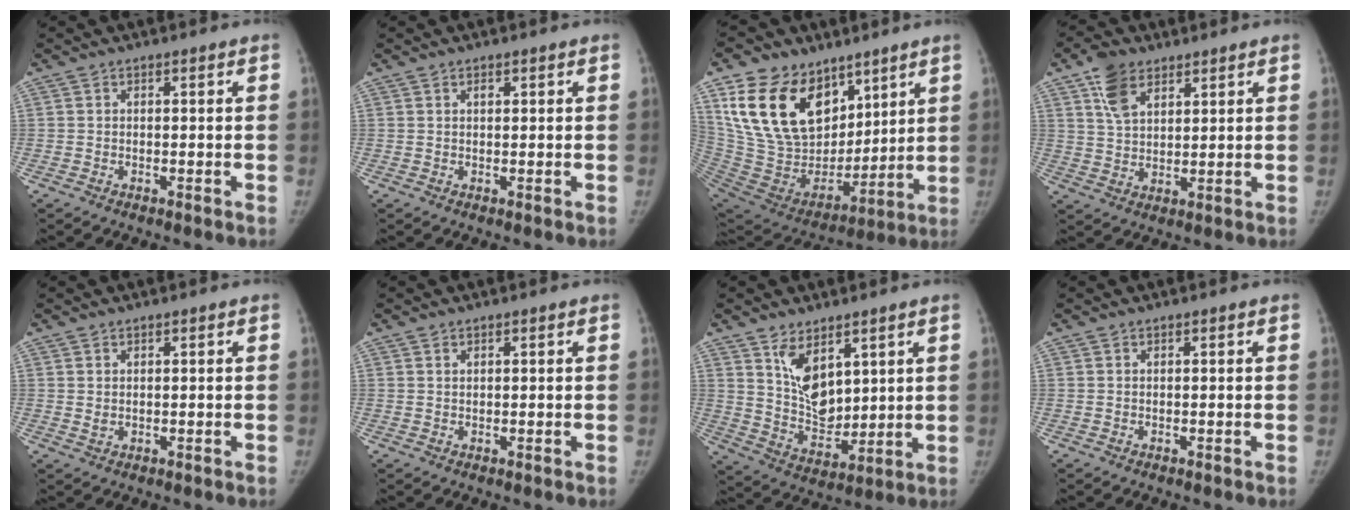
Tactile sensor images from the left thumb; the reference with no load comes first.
{"total": 0.9, "force": [0.5, 0.5, 0.6], "torque": [-0.006, -0.002, 0.007]}
{"total": 24.3, "force": [13.1, 15.5, 13.4], "torque": [-0.225, -0.037, 0.257]}
{"total": 7.5, "force": [4.3, 4.4, 4.2], "torque": [-0.059, -0.017, 0.083]}
{"total": 1.1, "force": [0.5, 0.7, 0.6], "torque": [-0.007, -0.006, 0.012]}
{"total": 0.7, "force": [0.5, 0.4, 0.3], "torque": [-0.002, -0.003, 0.009]}
{"total": 10.4, "force": [5.1, 6.0, 6.7], "torque": [-0.087, -0.043, 0.109]}
{"total": 0.0}